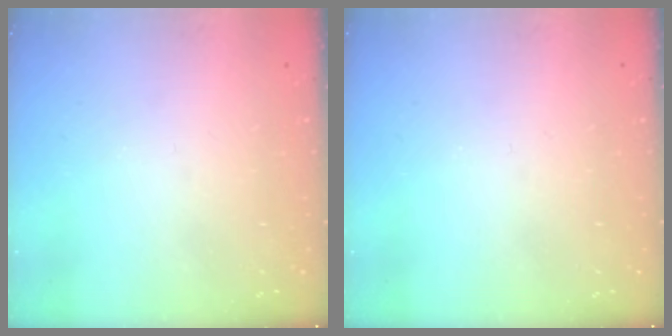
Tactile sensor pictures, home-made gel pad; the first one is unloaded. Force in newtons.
{"total": 0.0}